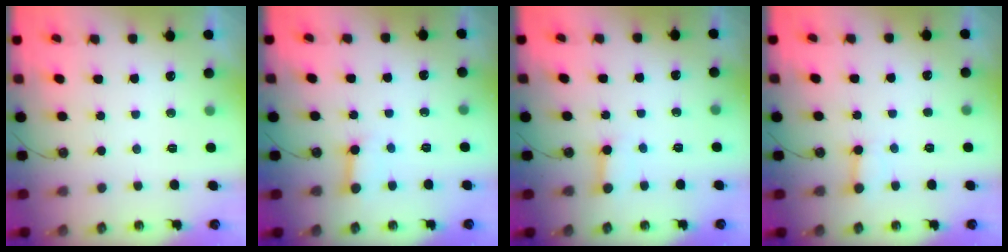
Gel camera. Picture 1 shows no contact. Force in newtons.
{"total": 4.8, "press": 4.8, "slide": 0.6}
{"total": 3.6, "press": 3.6, "slide": 0.4}
{"total": 3.0, "press": 2.9, "slide": 0.3}